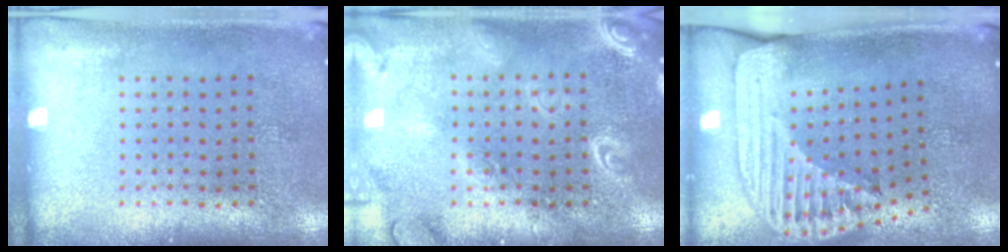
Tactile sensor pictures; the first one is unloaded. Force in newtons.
{"total": 3.9, "press": 3.8, "slide": 0.6}
{"total": 2.5, "press": 1.8, "slide": 1.8}